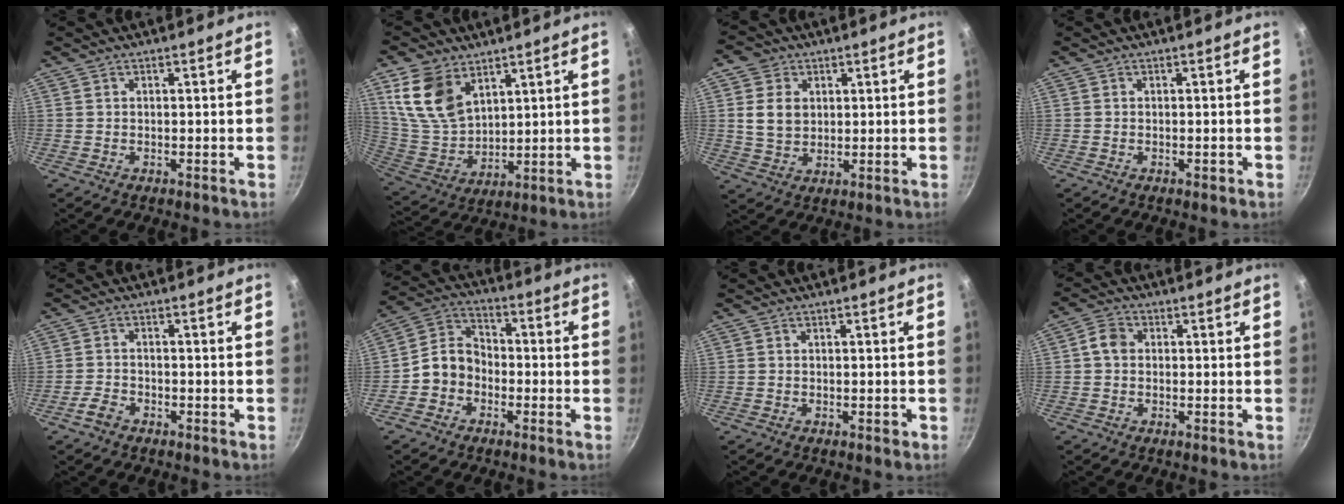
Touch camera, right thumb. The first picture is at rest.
{"total": 13.4, "force": [7.0, 8.4, 7.7], "torque": [-0.135, -0.036, 0.153]}
{"total": 7.5, "force": [1.5, 6.1, 4.2], "torque": [-0.051, -0.003, 0.028]}
{"total": 0.9, "force": [-0.4, 0.4, 0.7], "torque": [-0.010, 0.003, -0.006]}
{"total": 3.2, "force": [-2.2, 1.8, 1.6], "torque": [-0.034, 0.021, -0.043]}
{"total": 8.1, "force": [-2.5, 6.6, 3.9], "torque": [-0.045, 0.041, -0.067]}
{"total": 0.9, "force": [-0.4, 0.6, 0.6], "torque": [-0.006, 0.004, -0.006]}
{"total": 3.7, "force": [0.2, 3.1, 2.1], "torque": [-0.031, 0.009, -0.008]}